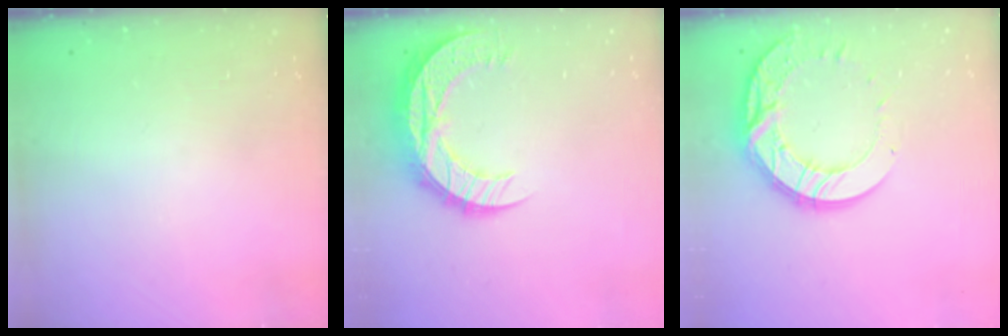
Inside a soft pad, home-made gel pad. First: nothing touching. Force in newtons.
{"total": 12.8, "press": 12.8, "slide": 0.9}
{"total": 17.3, "press": 17.2, "slide": 1.9}